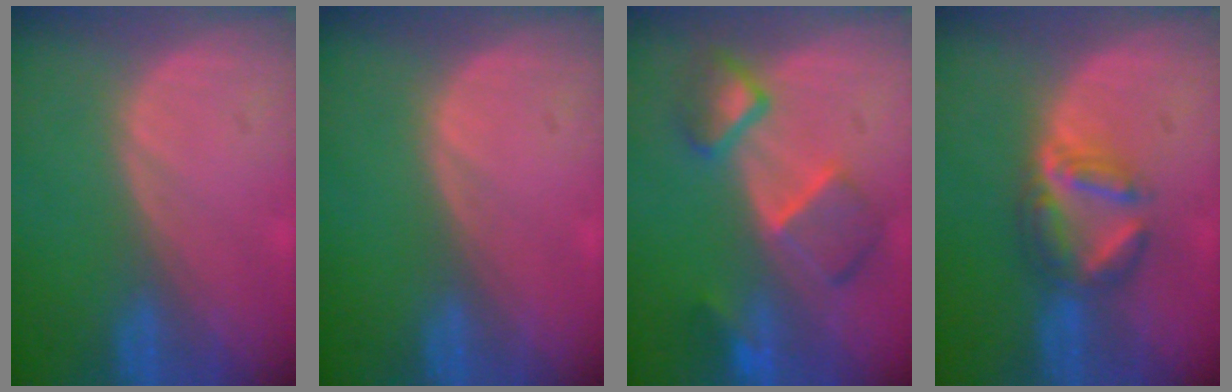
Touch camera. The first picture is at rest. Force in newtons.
{"total": 0.0}
{"total": 7.3, "press": 6.8, "slide": 2.4}
{"total": 5.8, "press": 5.5, "slide": 1.9}